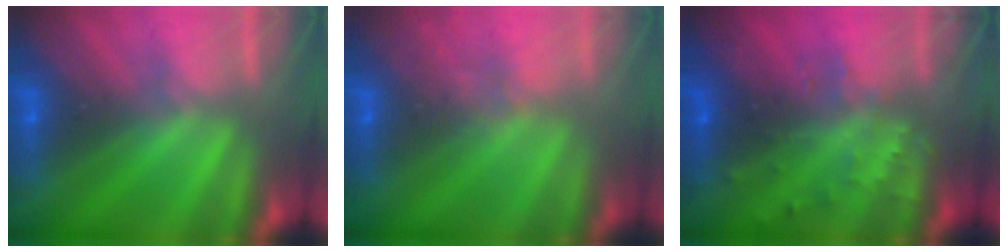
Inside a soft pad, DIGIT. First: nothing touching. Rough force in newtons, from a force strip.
{"total": 2.4}
{"total": 3.5}